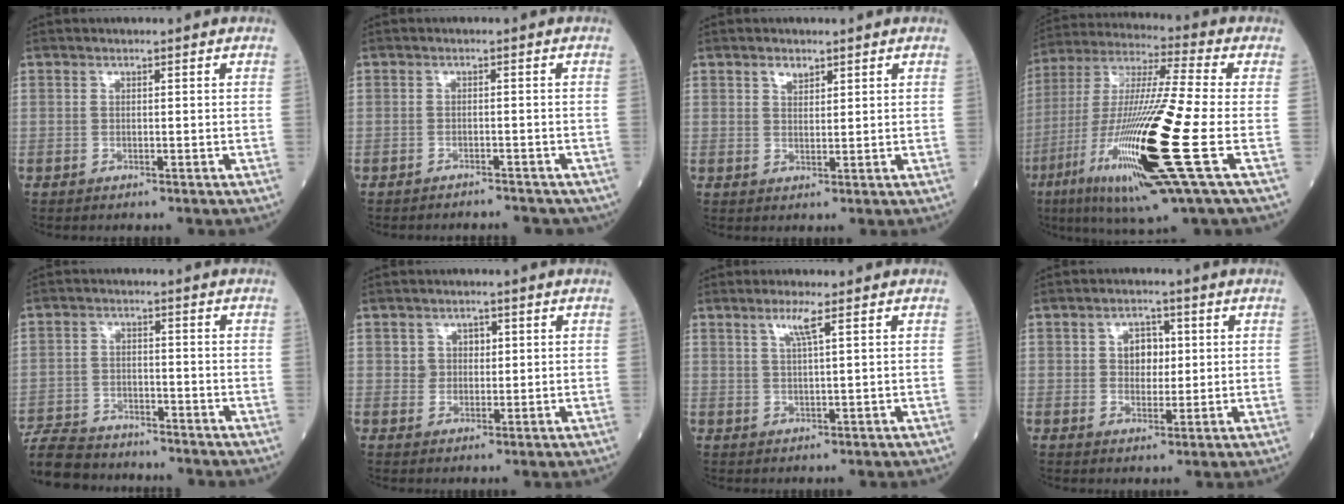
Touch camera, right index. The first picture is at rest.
{"total": 4.8, "force": [-4.5, 1.7, 0.7], "torque": [-0.008, 0.001, -0.047]}
{"total": 1.9, "force": [1.4, 0.9, 0.9], "torque": [-0.017, 0.001, 0.025]}
{"total": 23.3, "force": [-7.4, 0.5, 22.1], "torque": [-0.446, -0.043, -0.138]}
{"total": 9.3, "force": [-8.7, 2.6, 2.0], "torque": [-0.036, -0.002, -0.145]}
{"total": 2.7, "force": [0.7, 2.4, 0.9], "torque": [-0.008, -0.001, 0.009]}
{"total": 3.1, "force": [1.6, -0.4, 2.6], "torque": [-0.056, 0.000, 0.033]}
{"total": 4.2, "force": [0.9, 2.8, 2.9], "torque": [-0.041, 0.008, 0.016]}